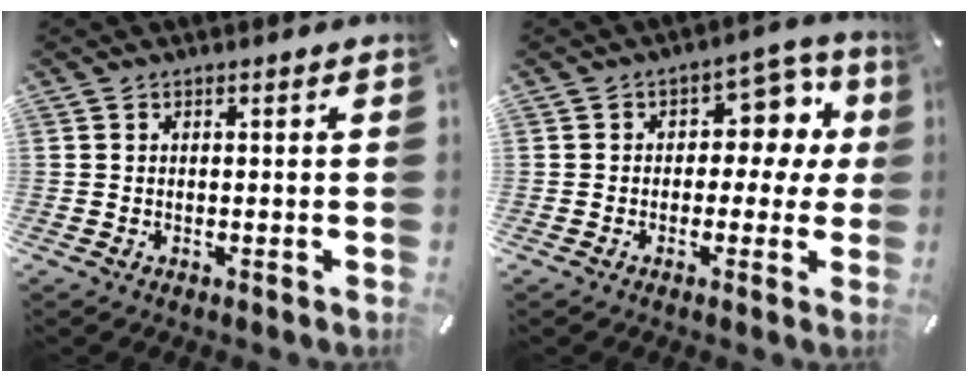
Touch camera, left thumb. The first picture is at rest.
{"total": 9.5, "force": [2.0, 6.5, 6.6], "torque": [-0.078, -0.012, 0.030]}